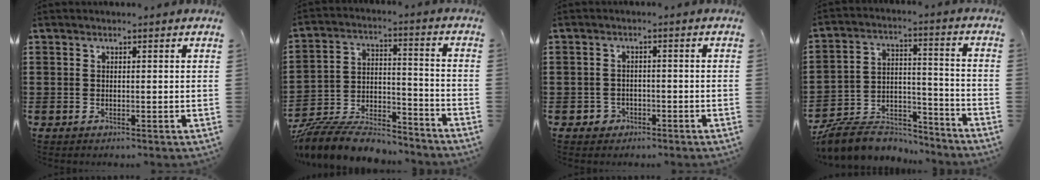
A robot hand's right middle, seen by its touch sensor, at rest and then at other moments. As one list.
[{"total": 10.0, "force": [-9.6, 1.7, 2.1], "torque": [-0.038, 0.020, -0.189]}, {"total": 1.9, "force": [-1.4, 1.3, 0.1], "torque": [-0.009, 0.000, -0.031]}, {"total": 8.0, "force": [-7.6, 2.5, 1.2], "torque": [-0.030, 0.012, -0.149]}]